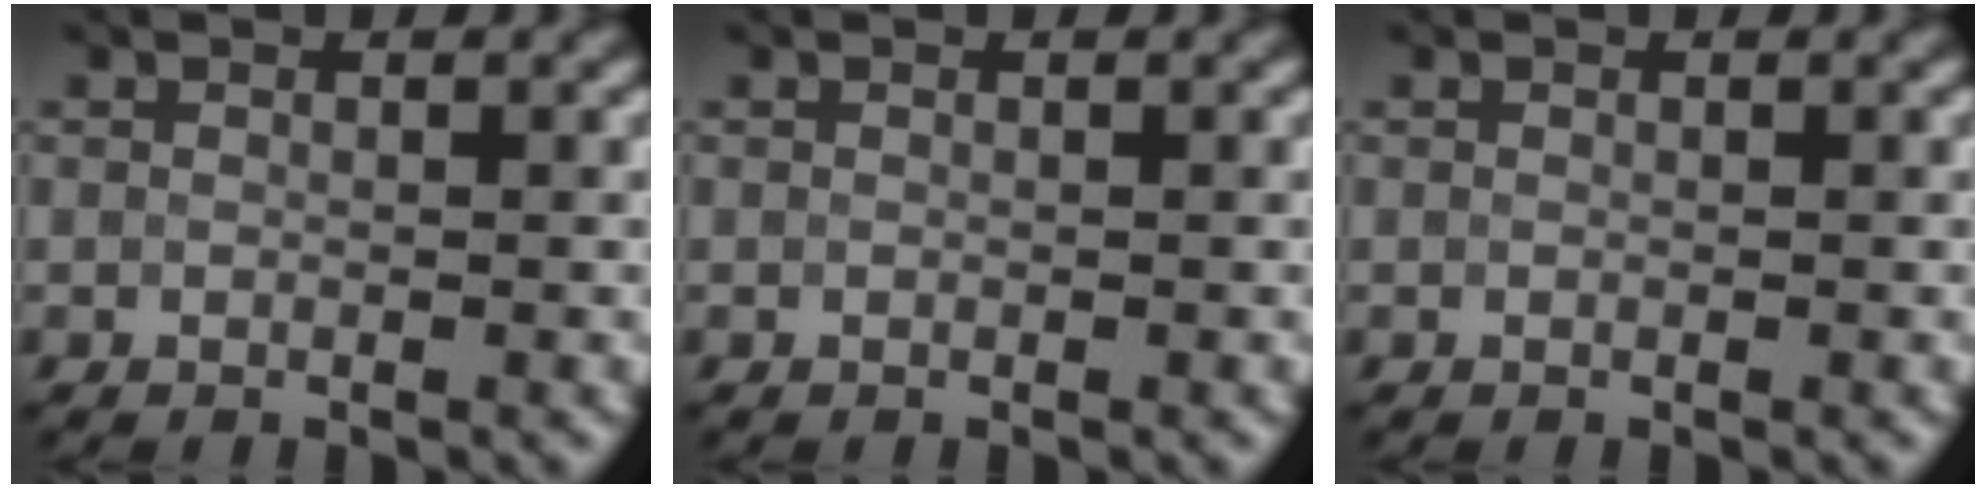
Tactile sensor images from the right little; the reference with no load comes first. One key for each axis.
{"total": 0.0}
{"total": 0.0}